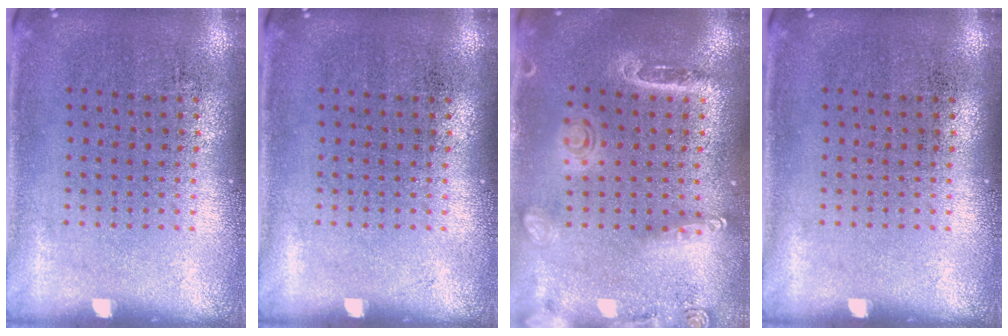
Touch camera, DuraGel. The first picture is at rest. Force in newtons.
{"total": 0.0}
{"total": 1.6, "press": 1.5, "slide": 0.6}
{"total": 0.0}